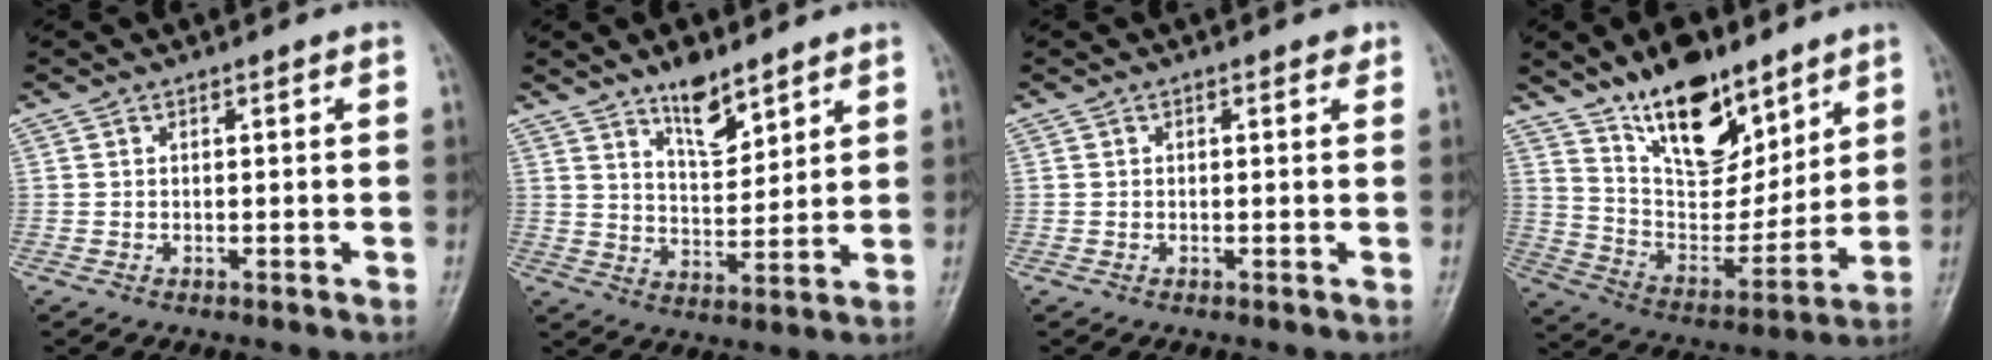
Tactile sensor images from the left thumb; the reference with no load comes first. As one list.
[{"total": 8.4, "force": [6.0, 3.4, 4.8], "torque": [-0.055, -0.047, 0.105]}, {"total": 0.9, "force": [0.6, 0.5, 0.4], "torque": [0.002, -0.002, 0.002]}, {"total": 19.1, "force": [12.8, 9.3, 10.7], "torque": [-0.115, -0.077, 0.229]}]